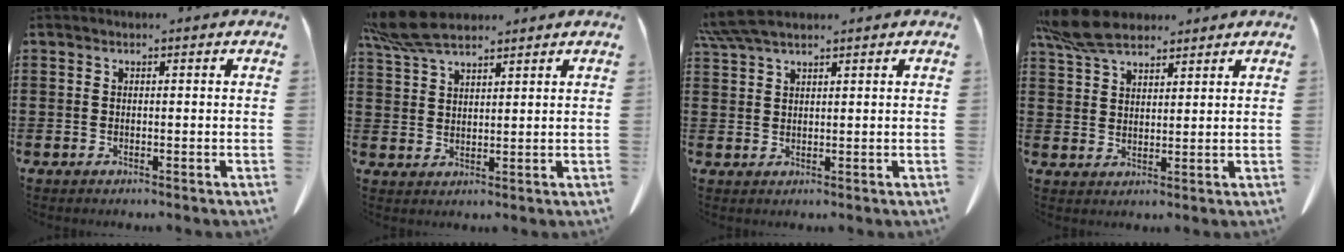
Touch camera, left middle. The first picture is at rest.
{"total": 6.9, "force": [5.7, 1.8, 3.5], "torque": [-0.086, -0.006, 0.109]}
{"total": 4.7, "force": [3.8, 0.6, 2.6], "torque": [-0.062, -0.004, 0.073]}
{"total": 7.7, "force": [6.2, 2.7, 3.7], "torque": [-0.092, -0.003, 0.118]}